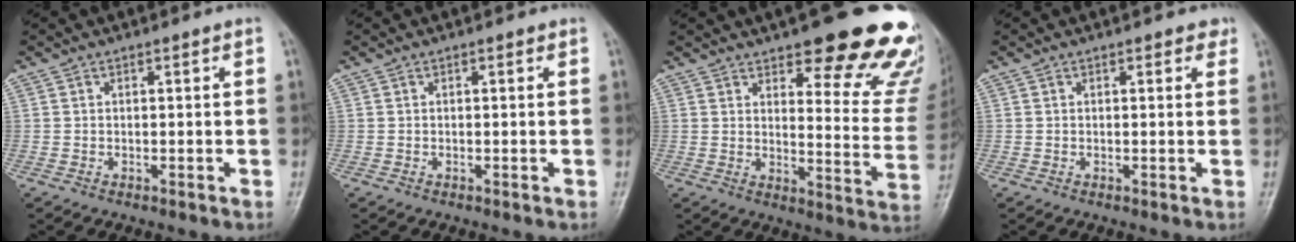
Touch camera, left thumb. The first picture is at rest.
{"total": 0.0}
{"total": 21.9, "force": [15.3, 6.4, 14.4], "torque": [-0.132, -0.084, 0.183]}
{"total": 1.6, "force": [1.0, 0.9, 0.8], "torque": [0.005, -0.002, 0.006]}